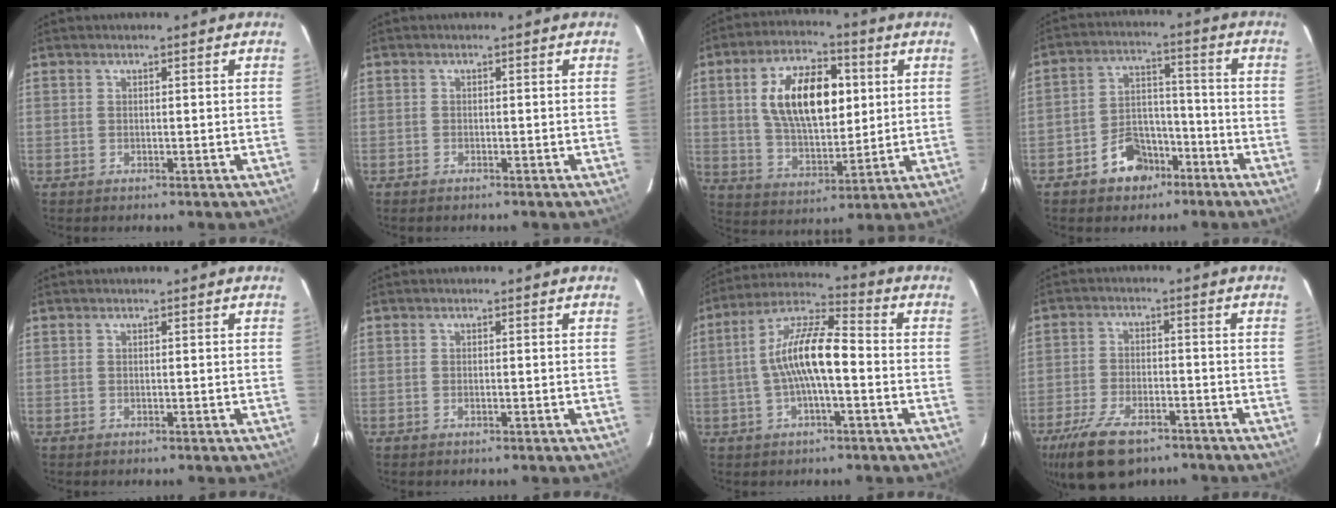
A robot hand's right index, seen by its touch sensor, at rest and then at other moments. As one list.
[{"total": 0.7, "force": [-0.6, 0.3, 0.1], "torque": [-0.004, 0.000, -0.013]}, {"total": 16.3, "force": [3.6, 8.4, 13.5], "torque": [-0.236, 0.019, 0.070]}, {"total": 9.3, "force": [-5.9, 6.1, 3.9], "torque": [-0.077, 0.032, -0.084]}, {"total": 0.0}, {"total": 0.6, "force": [-0.2, 0.2, 0.5], "torque": [-0.011, -0.001, -0.004]}, {"total": 11.6, "force": [-1.6, 3.0, 11.0], "torque": [-0.213, 0.019, -0.031]}, {"total": 13.6, "force": [-9.3, 6.3, 7.7], "torque": [-0.178, -0.020, -0.162]}]